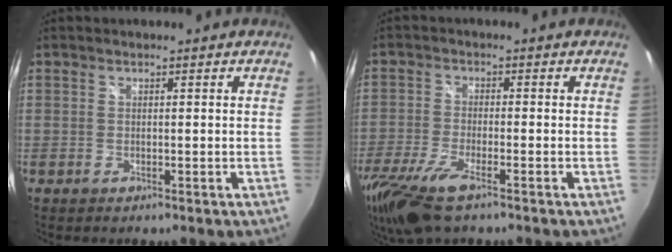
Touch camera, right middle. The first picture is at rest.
{"total": 12.3, "force": [-8.2, 3.6, 8.5], "torque": [-0.197, -0.047, -0.157]}